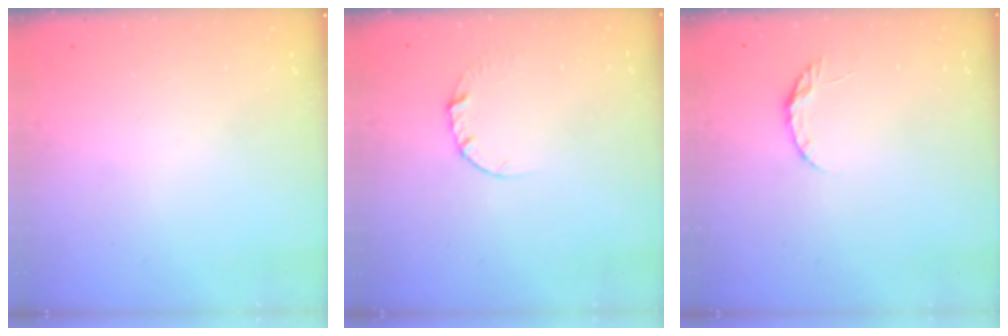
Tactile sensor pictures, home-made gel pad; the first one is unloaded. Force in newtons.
{"total": 3.4, "press": 3.4, "slide": 0.4}
{"total": 5.1, "press": 5.0, "slide": 0.7}